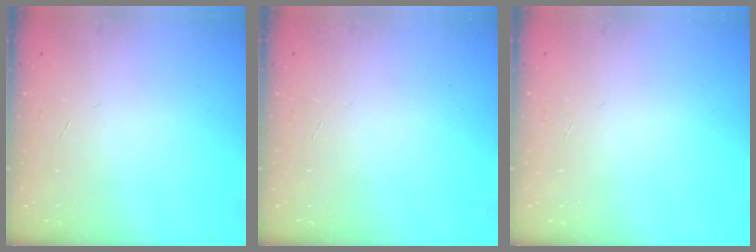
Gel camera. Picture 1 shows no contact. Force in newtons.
{"total": 0.0}
{"total": 0.0}